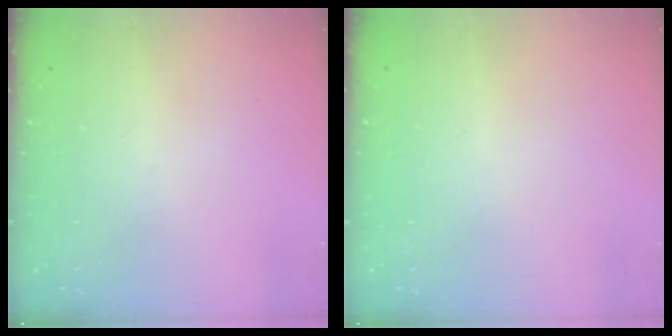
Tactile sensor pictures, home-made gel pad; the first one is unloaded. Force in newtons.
{"total": 2.6, "press": 2.6, "slide": 0.2}